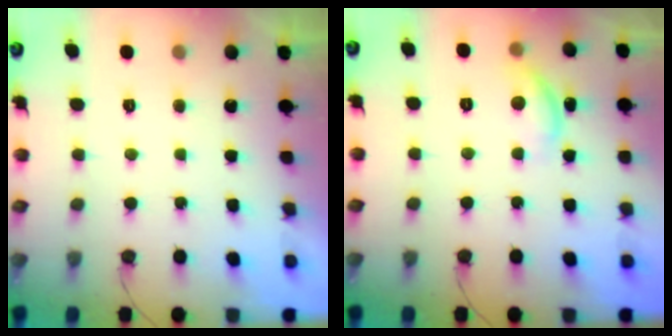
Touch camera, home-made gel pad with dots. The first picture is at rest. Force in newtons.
{"total": 9.5, "press": 9.5, "slide": 0.7}